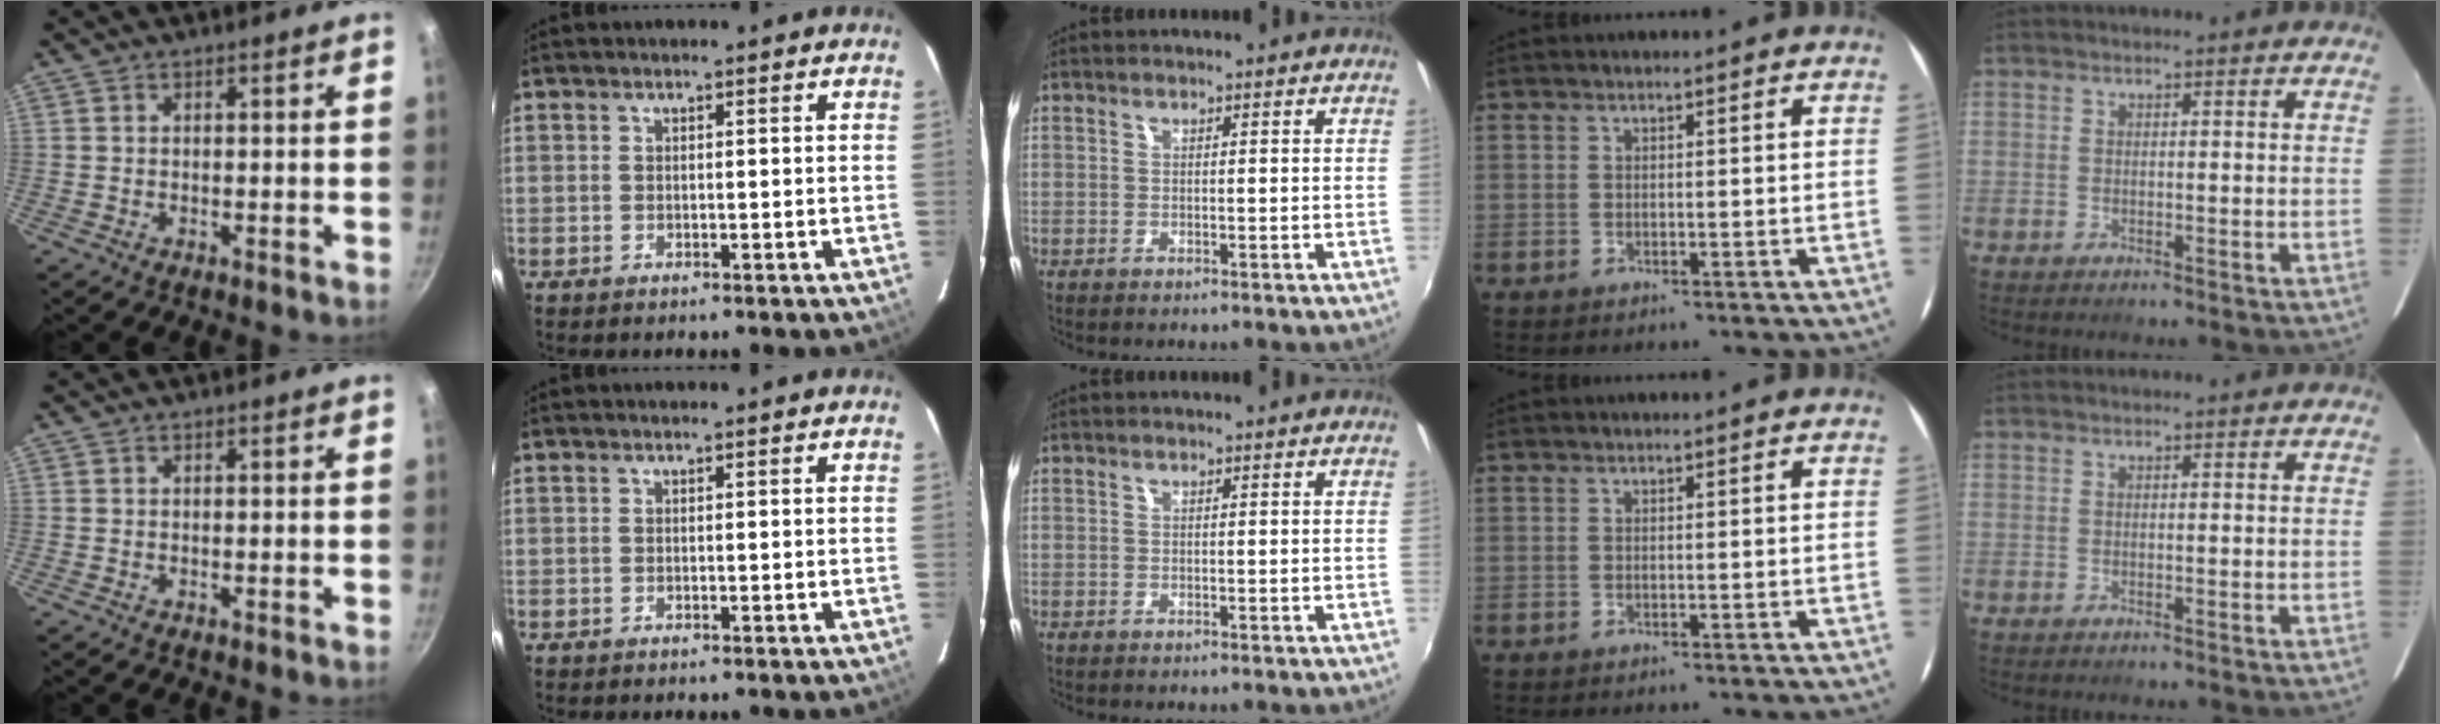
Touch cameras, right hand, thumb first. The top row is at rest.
{}